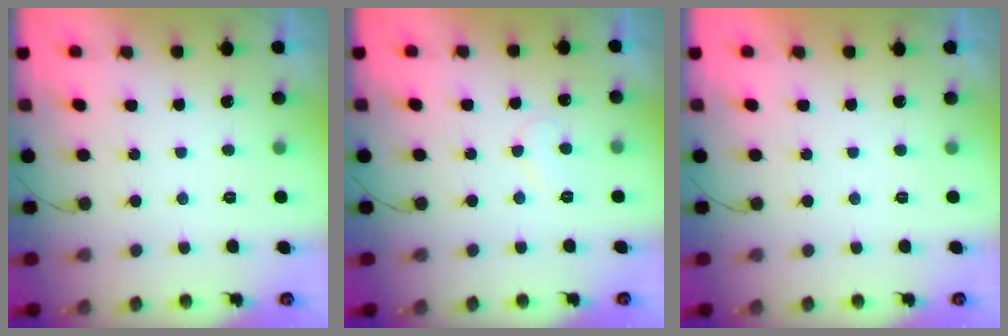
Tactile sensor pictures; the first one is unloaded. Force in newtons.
{"total": 6.2, "press": 6.2, "slide": 0.4}
{"total": 1.7, "press": 1.7, "slide": 0.0}